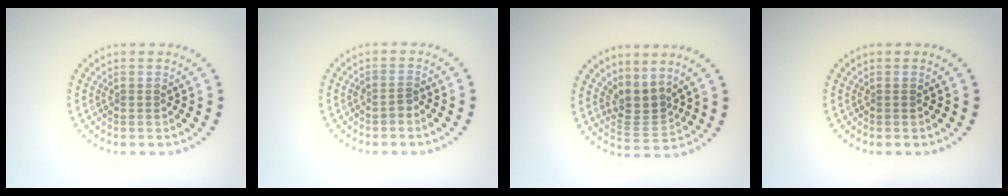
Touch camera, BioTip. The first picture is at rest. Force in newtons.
{"total": 1.1, "press": 0.8, "slide": 0.7}
{"total": 2.8, "press": 2.2, "slide": 1.9}
{"total": 0.0}